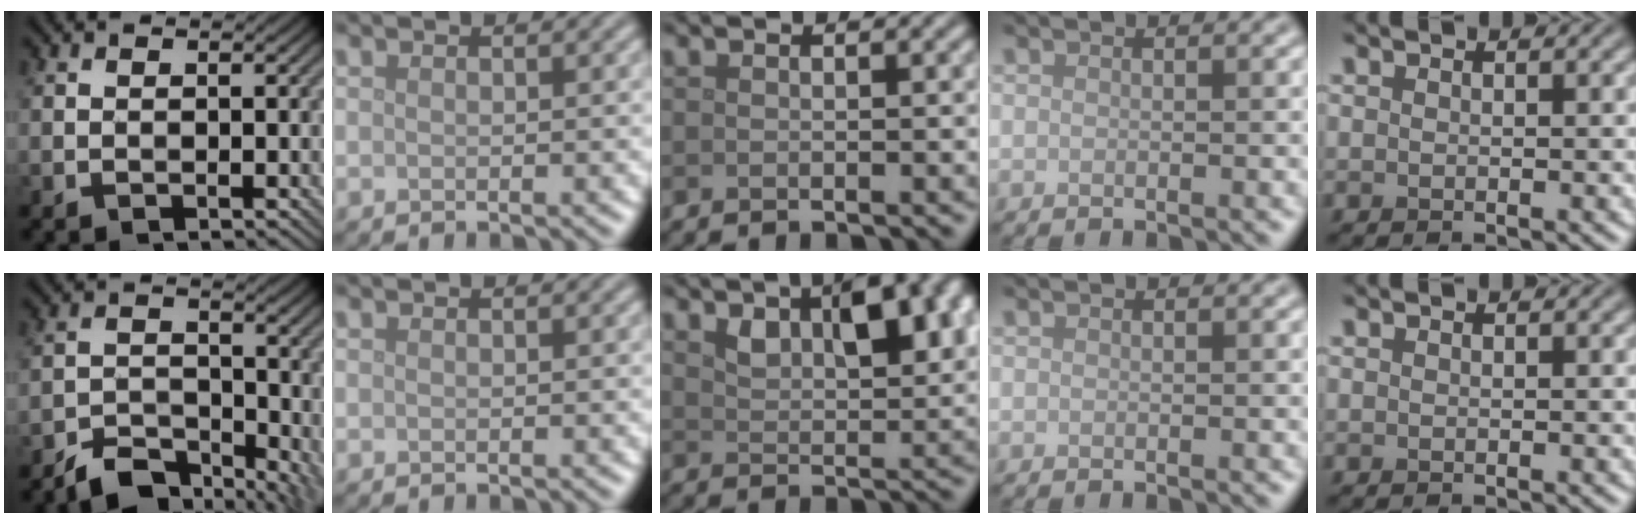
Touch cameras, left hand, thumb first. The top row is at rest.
{"thumb": {"total": 6.4, "force": [-4.8, 2.9, 3.1], "torque": [-0.043, -0.003, -0.091]}, "middle": {"total": 7.2, "force": [2.8, 3.6, 5.5], "torque": [-0.091, 0.003, 0.048]}}